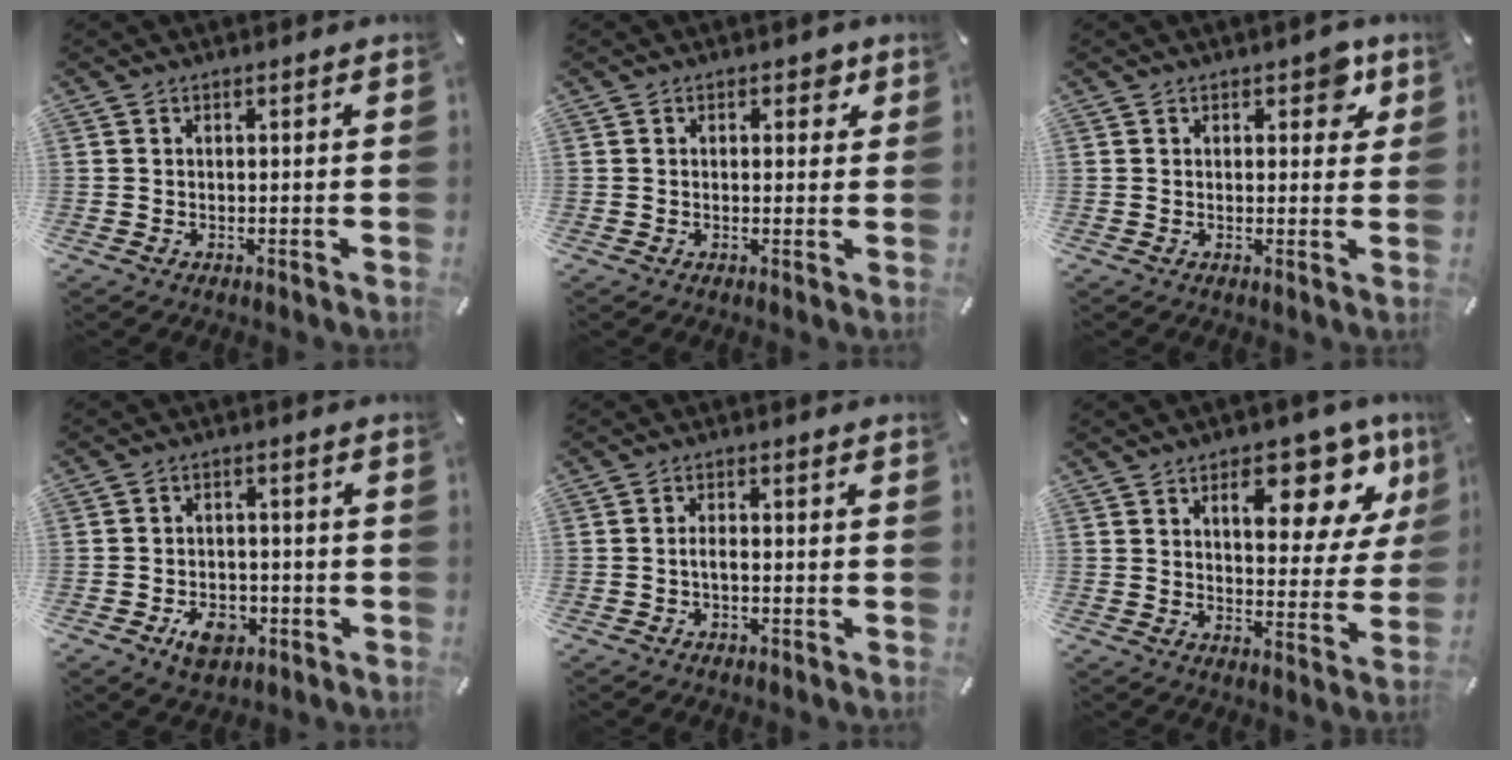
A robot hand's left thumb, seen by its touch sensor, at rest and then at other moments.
{"total": 2.6, "force": [0.8, 1.8, 1.8], "torque": [-0.006, -0.003, 0.004]}
{"total": 4.9, "force": [2.4, 2.8, 3.2], "torque": [-0.024, -0.004, 0.031]}
{"total": 7.1, "force": [-3.0, 5.1, 4.0], "torque": [-0.062, 0.007, -0.054]}
{"total": 2.1, "force": [-0.7, 1.1, 1.7], "torque": [-0.033, 0.005, -0.013]}
{"total": 15.9, "force": [7.8, 8.2, 11.2], "torque": [-0.135, -0.041, 0.123]}